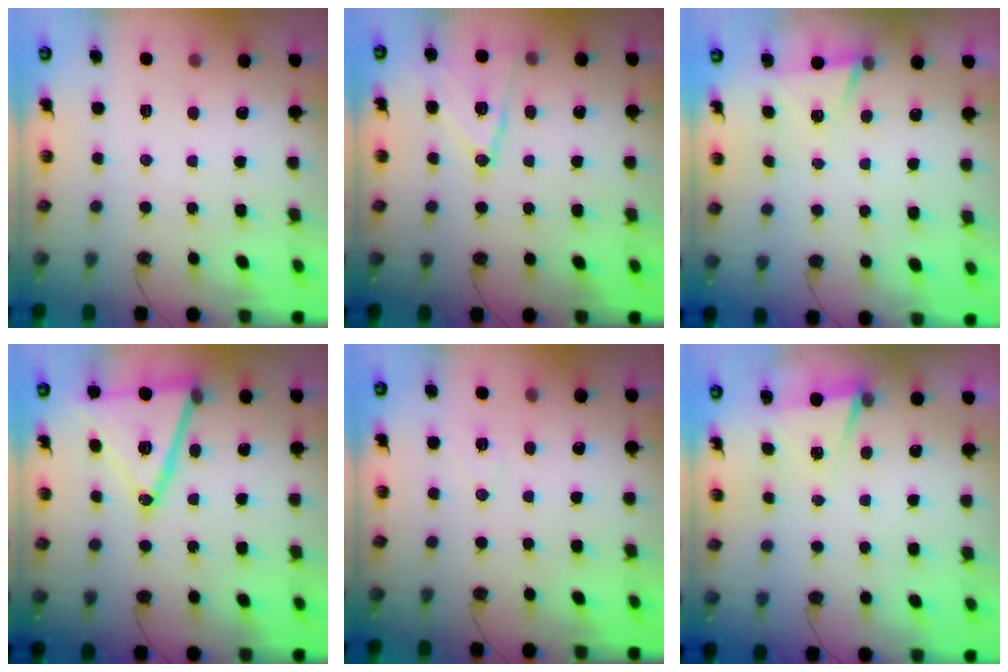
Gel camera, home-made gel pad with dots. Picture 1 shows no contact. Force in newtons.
{"total": 13.2, "press": 13.1, "slide": 0.6}
{"total": 5.1, "press": 2.4, "slide": 4.5}
{"total": 19.6, "press": 19.3, "slide": 3.4}
{"total": 7.1, "press": 5.4, "slide": 4.5}
{"total": 2.3, "press": 2.0, "slide": 1.1}